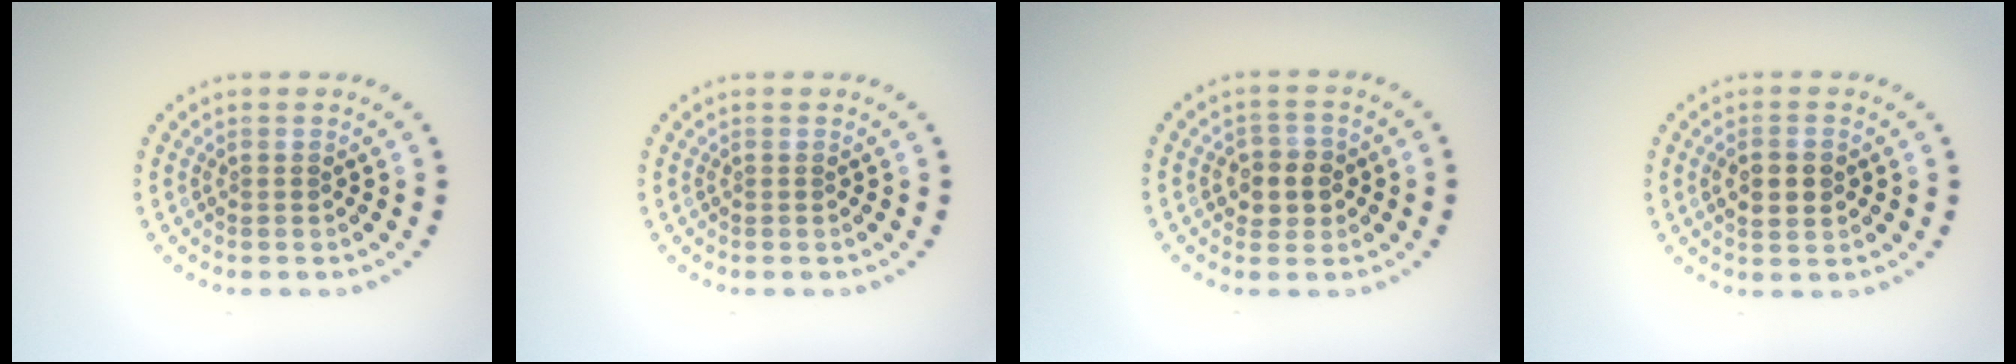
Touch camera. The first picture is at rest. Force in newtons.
{"total": 0.0}
{"total": 2.7, "press": 2.6, "slide": 0.7}
{"total": 2.7, "press": 2.7, "slide": 0.3}